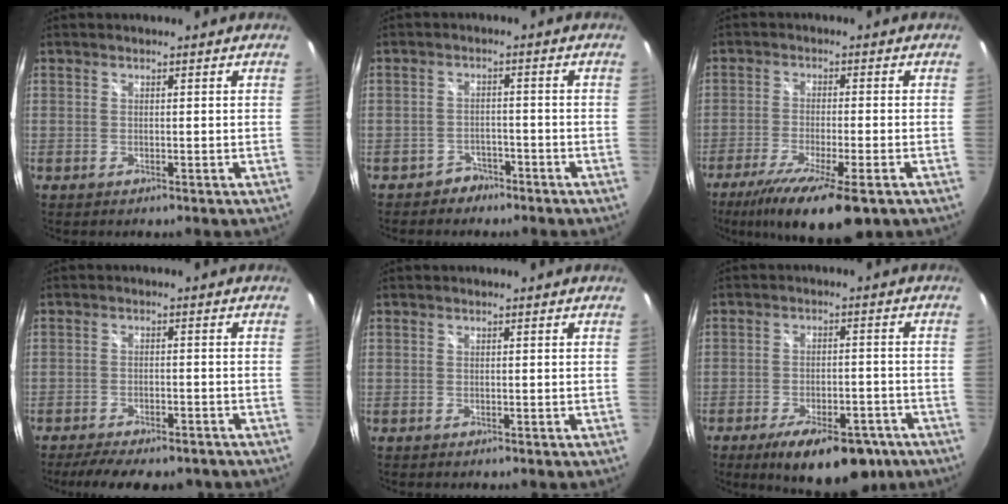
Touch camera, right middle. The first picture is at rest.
{"total": 3.5, "force": [-2.8, 2.2, 0.0], "torque": [-0.007, 0.012, -0.042]}
{"total": 13.2, "force": [-8.5, 2.2, 9.9], "torque": [-0.194, -0.045, -0.141]}
{"total": 11.4, "force": [-9.3, 3.4, 5.8], "torque": [-0.122, -0.023, -0.132]}
{"total": 0.0}
{"total": 14.8, "force": [-10.0, 5.9, 9.1], "torque": [-0.159, -0.015, -0.135]}